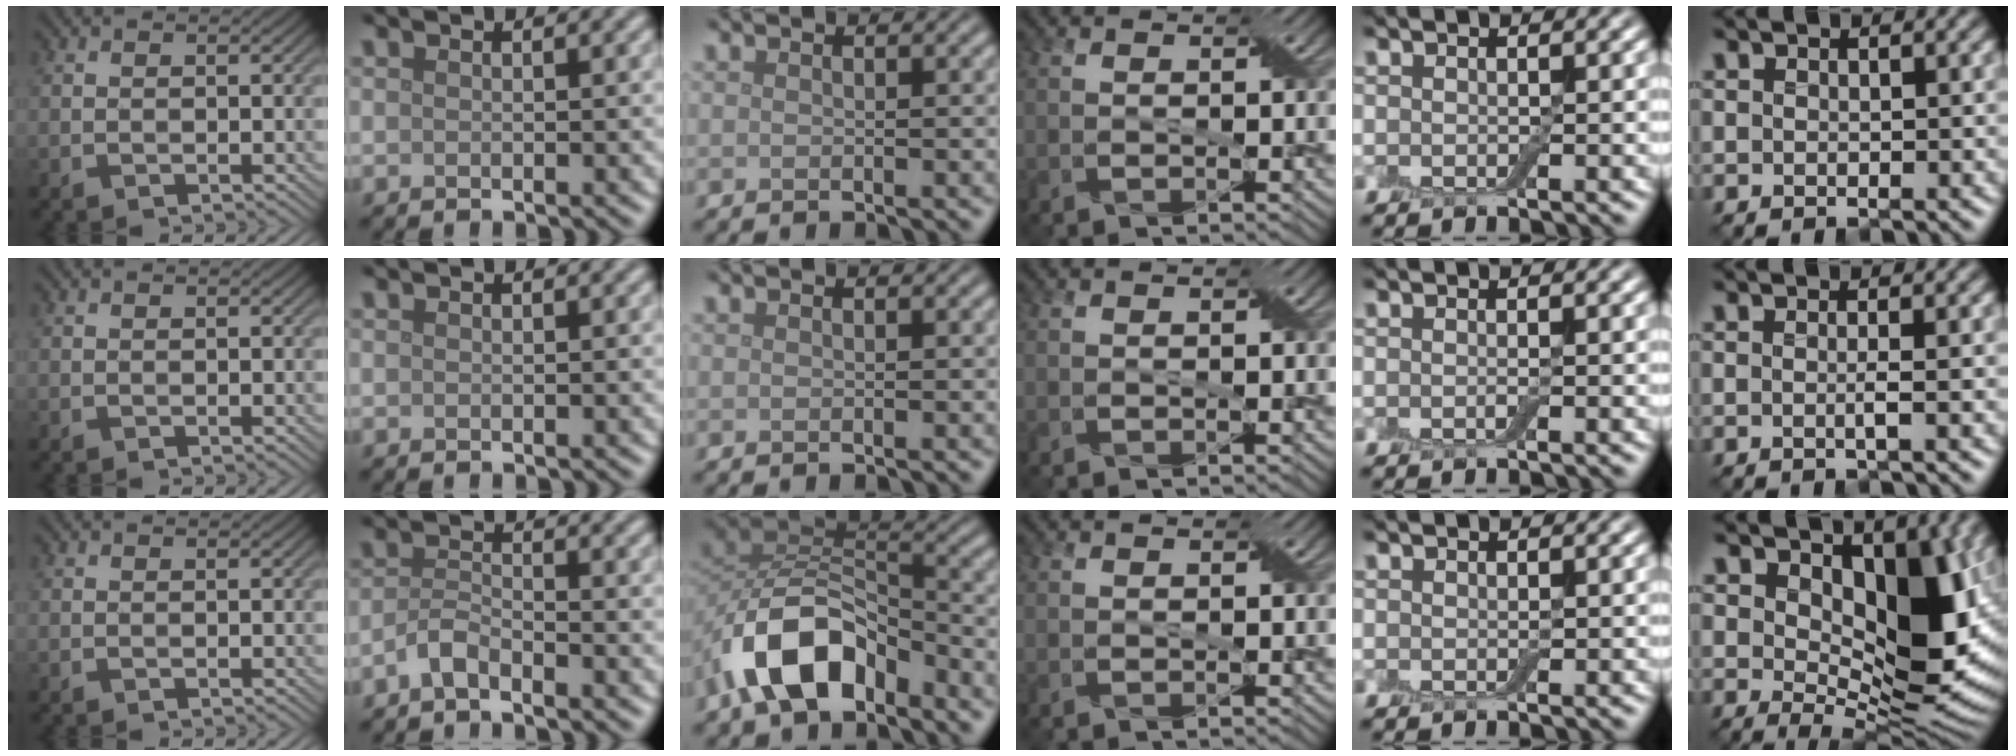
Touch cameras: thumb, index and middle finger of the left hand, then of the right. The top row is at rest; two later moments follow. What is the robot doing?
{"motion": "extract", "object": "drawer"}